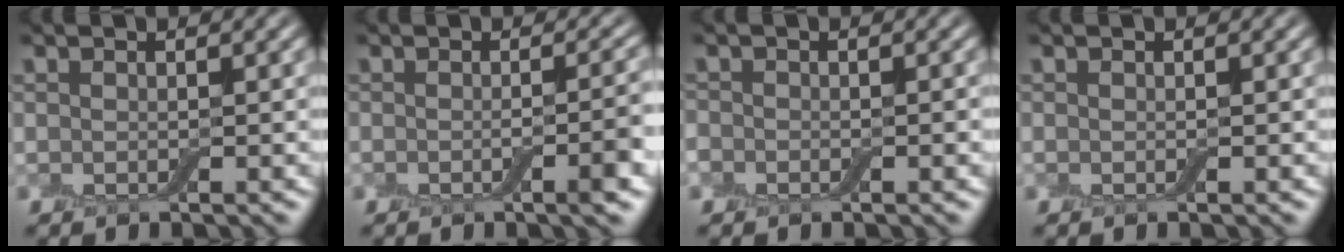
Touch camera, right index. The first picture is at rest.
{"total": 3.7, "force": [-0.9, 1.0, 3.4], "torque": [-0.041, 0.004, -0.018]}
{"total": 1.5, "force": [-0.6, 1.2, 0.6], "torque": [0.001, 0.001, -0.013]}
{"total": 0.0}